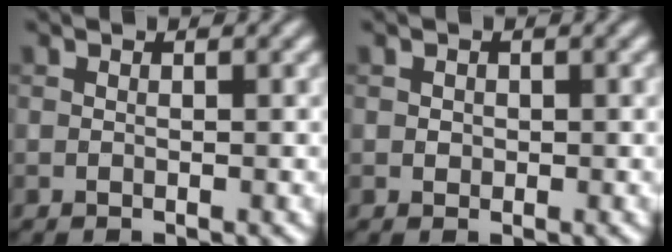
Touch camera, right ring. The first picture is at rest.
{"total": 0.6, "force": [0.1, 0.6, 0.2], "torque": [0.000, -0.001, 0.001]}